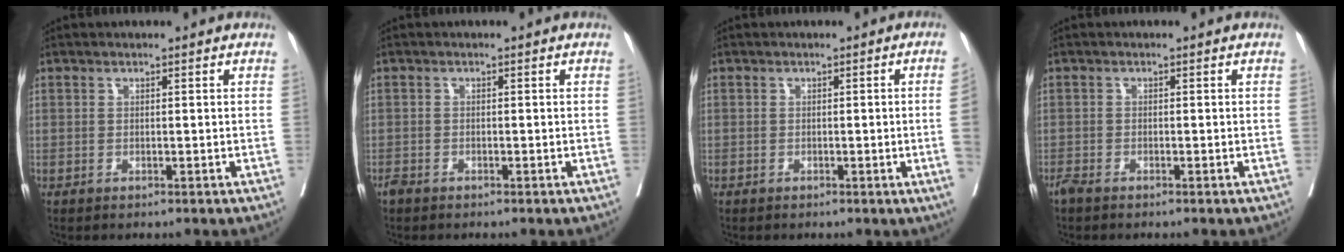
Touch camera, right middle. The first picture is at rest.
{"total": 0.9, "force": [-0.8, 0.2, 0.3], "torque": [-0.014, -0.003, -0.018]}
{"total": 2.9, "force": [-0.5, -1.1, 2.6], "torque": [-0.033, -0.005, -0.006]}
{"total": 1.4, "force": [-1.3, 0.1, 0.6], "torque": [-0.019, -0.005, -0.028]}